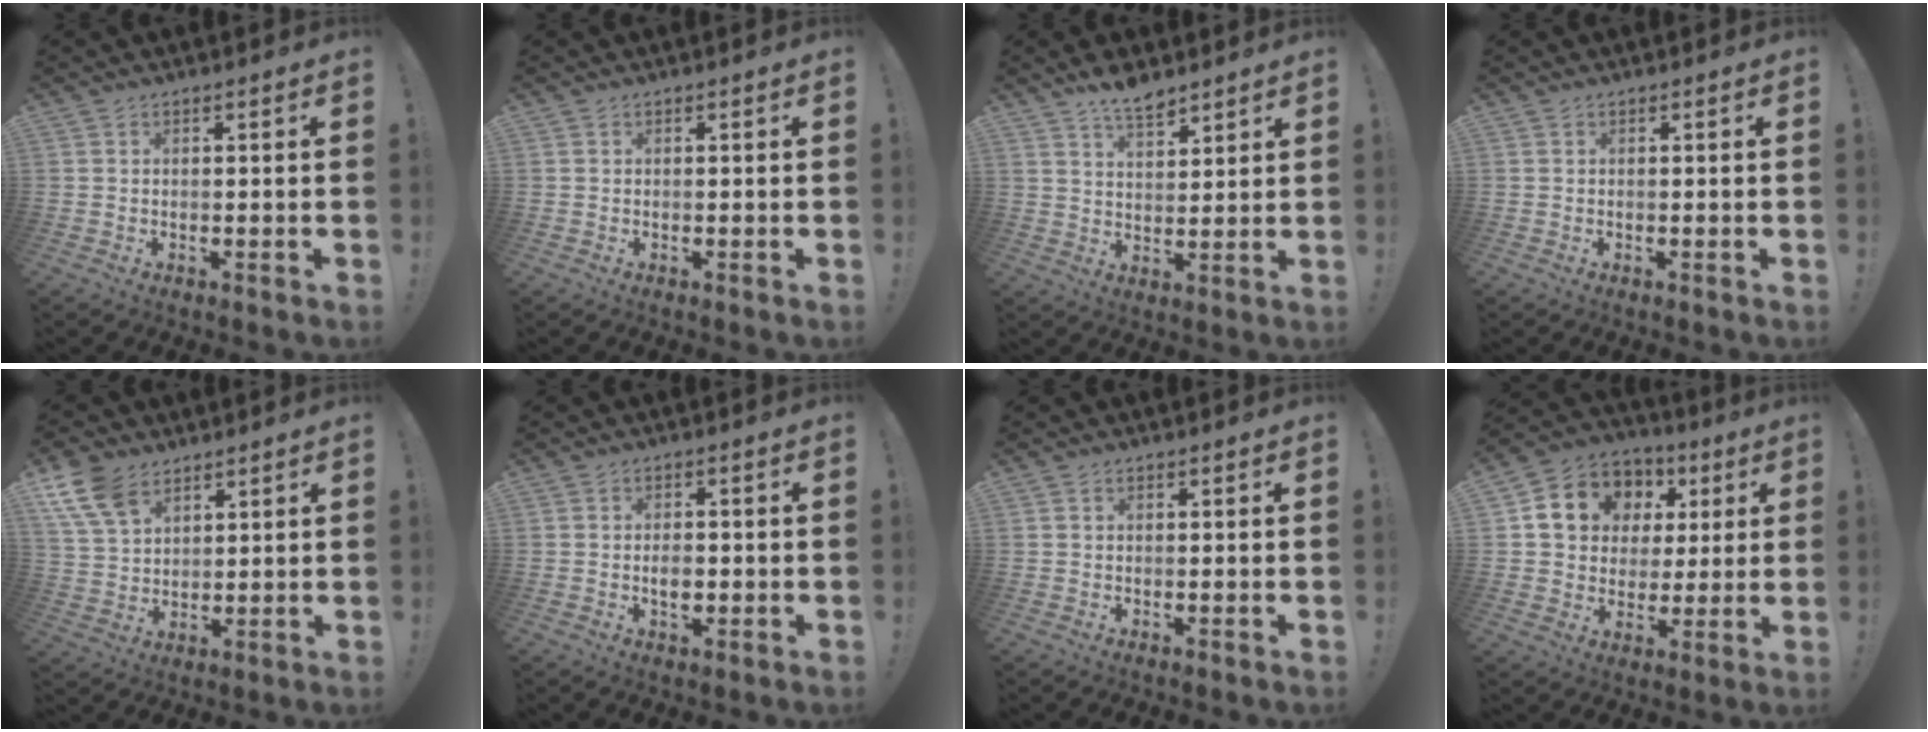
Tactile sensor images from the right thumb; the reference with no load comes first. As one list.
[{"total": 0.0}, {"total": 7.2, "force": [5.9, 2.5, 3.4], "torque": [-0.051, -0.039, 0.105]}, {"total": 0.0}, {"total": 11.8, "force": [7.2, 7.5, 5.6], "torque": [-0.114, -0.031, 0.144]}, {"total": 3.9, "force": [-0.9, 2.4, 2.9], "torque": [-0.029, -0.001, -0.018]}, {"total": 0.5, "force": [0.3, 0.4, 0.1], "torque": [0.005, -0.001, 0.003]}, {"total": 13.5, "force": [4.5, 11.5, 5.5], "torque": [-0.079, -0.015, 0.100]}]